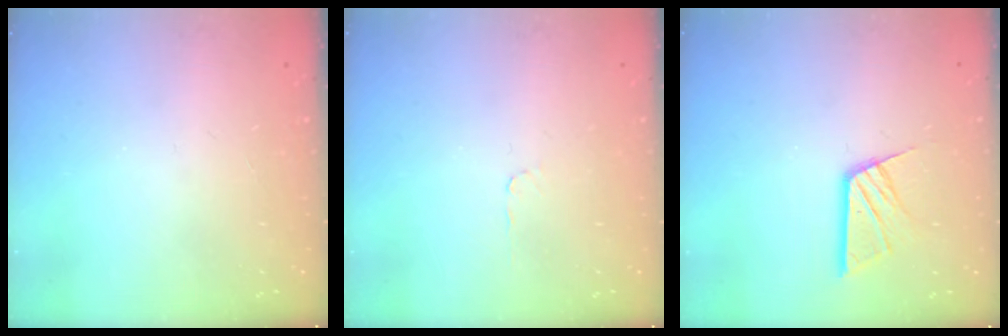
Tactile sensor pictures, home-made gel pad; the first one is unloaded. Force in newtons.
{"total": 2.7, "press": 2.6, "slide": 0.3}
{"total": 11.0, "press": 11.0, "slide": 1.2}